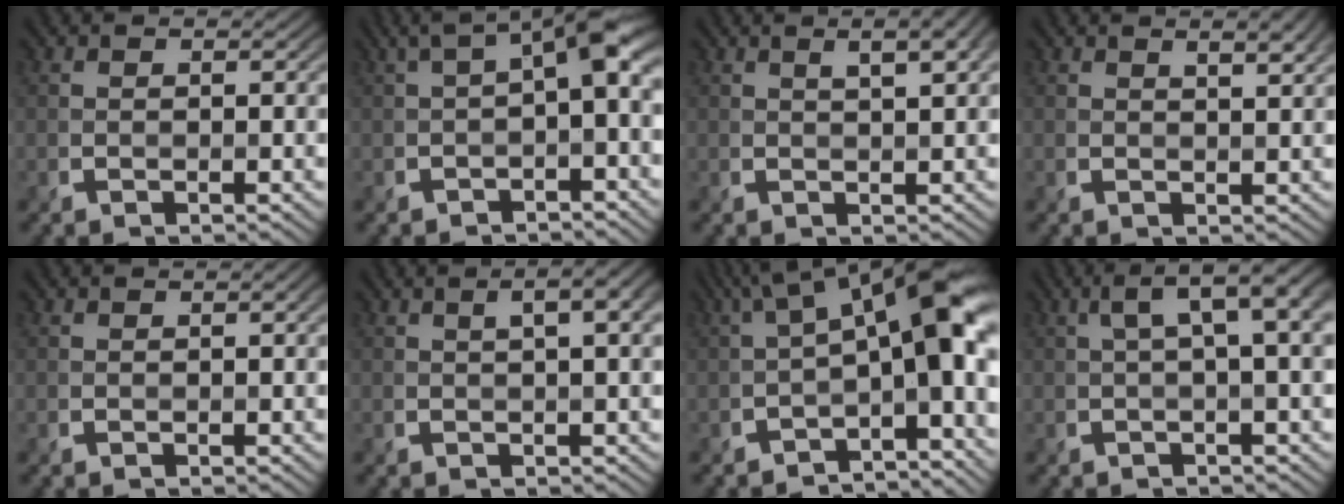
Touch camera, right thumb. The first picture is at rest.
{"total": 6.4, "force": [0.6, 2.0, 6.0], "torque": [-0.096, 0.014, 0.005]}
{"total": 4.3, "force": [2.0, 1.1, 3.6], "torque": [-0.051, 0.007, 0.022]}
{"total": 3.1, "force": [1.8, 0.7, 2.4], "torque": [-0.039, 0.001, 0.029]}
{"total": 0.5, "force": [0.1, 0.1, 0.5], "torque": [-0.007, 0.004, 0.002]}
{"total": 4.0, "force": [1.3, 1.0, 3.7], "torque": [-0.051, 0.011, 0.018]}
{"total": 12.8, "force": [-0.1, 4.6, 11.9], "torque": [-0.163, 0.011, -0.004]}
{"total": 6.3, "force": [1.6, 1.6, 5.8], "torque": [-0.080, 0.028, 0.023]}